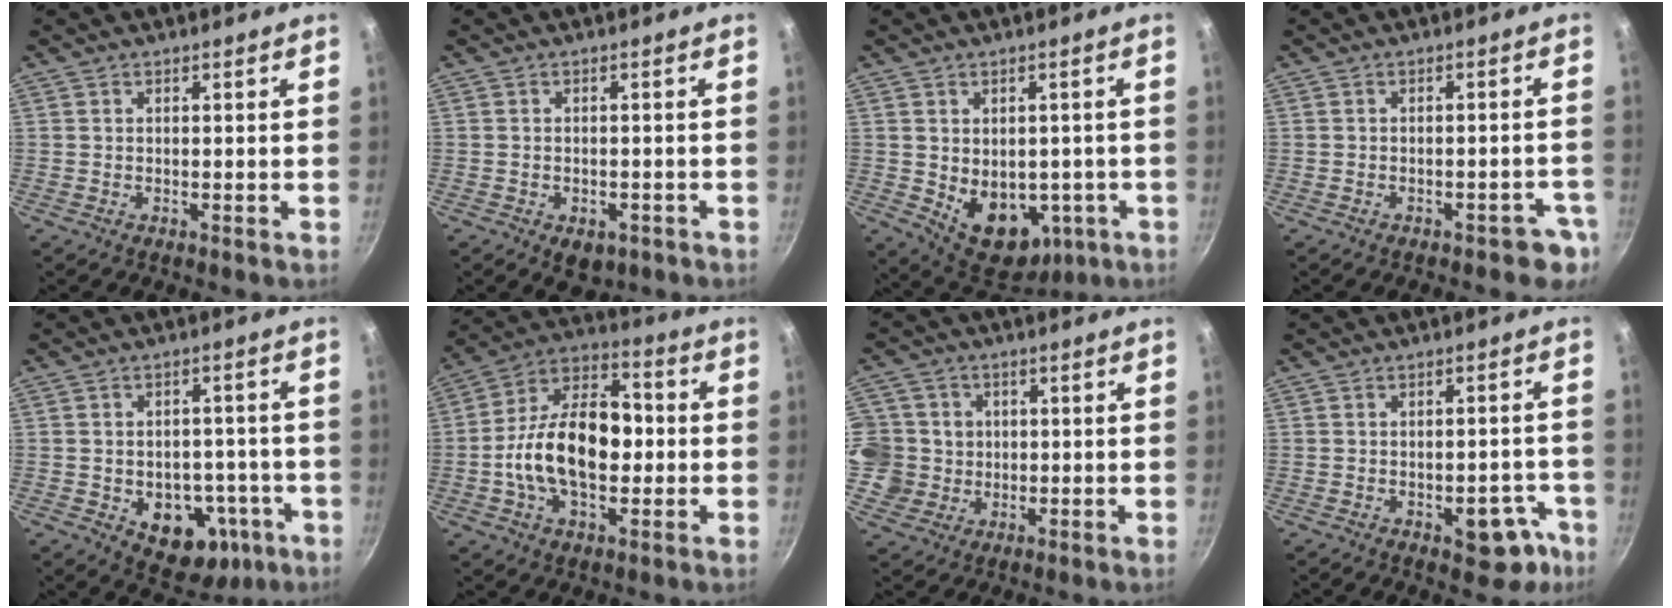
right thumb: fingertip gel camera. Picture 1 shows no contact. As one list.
[{"total": 4.7, "force": [-2.1, 3.0, 2.9], "torque": [-0.027, 0.012, -0.014]}, {"total": 13.1, "force": [-2.4, 9.3, 8.8], "torque": [-0.089, -0.009, -0.005]}, {"total": 5.1, "force": [-2.8, 2.7, 3.2], "torque": [-0.002, 0.032, -0.019]}, {"total": 13.3, "force": [-4.6, 9.5, 8.1], "torque": [-0.067, 0.023, -0.047]}, {"total": 19.1, "force": [-1.7, 11.7, 15.0], "torque": [-0.227, 0.038, -0.045]}, {"total": 10.5, "force": [0.4, 10.1, 2.5], "torque": [-0.021, 0.008, 0.004]}, {"total": 8.8, "force": [-4.2, 4.8, 6.1], "torque": [-0.018, 0.033, -0.045]}]